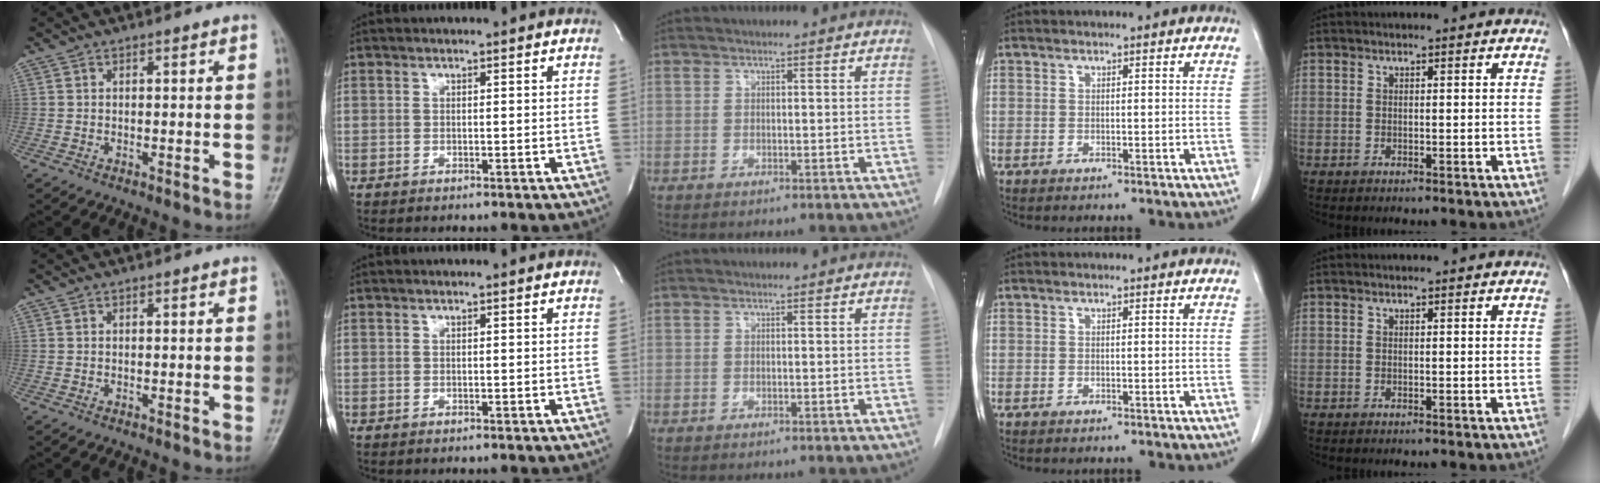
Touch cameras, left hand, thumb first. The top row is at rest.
{}